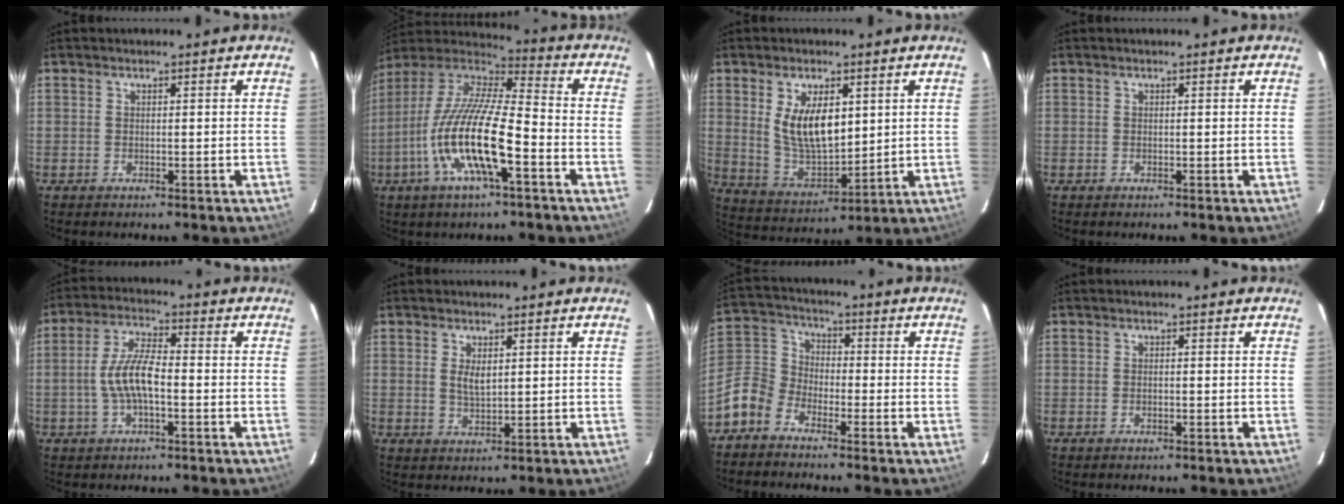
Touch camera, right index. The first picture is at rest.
{"total": 18.5, "force": [-6.8, 4.3, 16.7], "torque": [-0.326, -0.021, -0.137]}
{"total": 11.2, "force": [3.2, 5.4, 9.2], "torque": [-0.180, -0.004, 0.076]}
{"total": 0.0}
{"total": 8.1, "force": [-1.7, 2.6, 7.5], "torque": [-0.152, 0.008, -0.032]}
{"total": 3.2, "force": [0.9, 1.5, 2.7], "torque": [-0.050, -0.003, 0.017]}
{"total": 9.6, "force": [-6.0, 6.6, 3.8], "torque": [-0.098, 0.028, -0.137]}
{"total": 0.8, "force": [-0.3, 0.5, 0.5], "torque": [-0.009, -0.001, -0.006]}